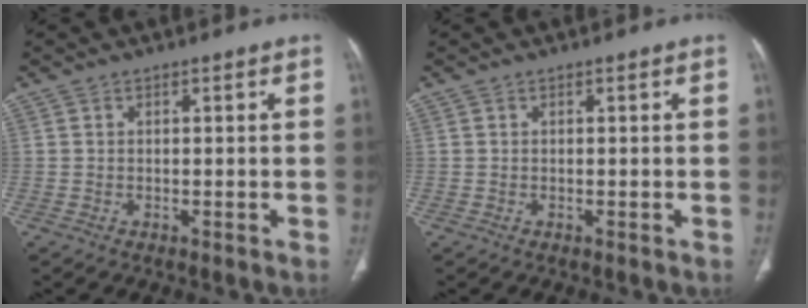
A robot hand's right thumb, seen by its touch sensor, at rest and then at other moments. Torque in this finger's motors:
{"motor_torque": [0.00, 0.00, 0.16, 0.17, 0.02]}